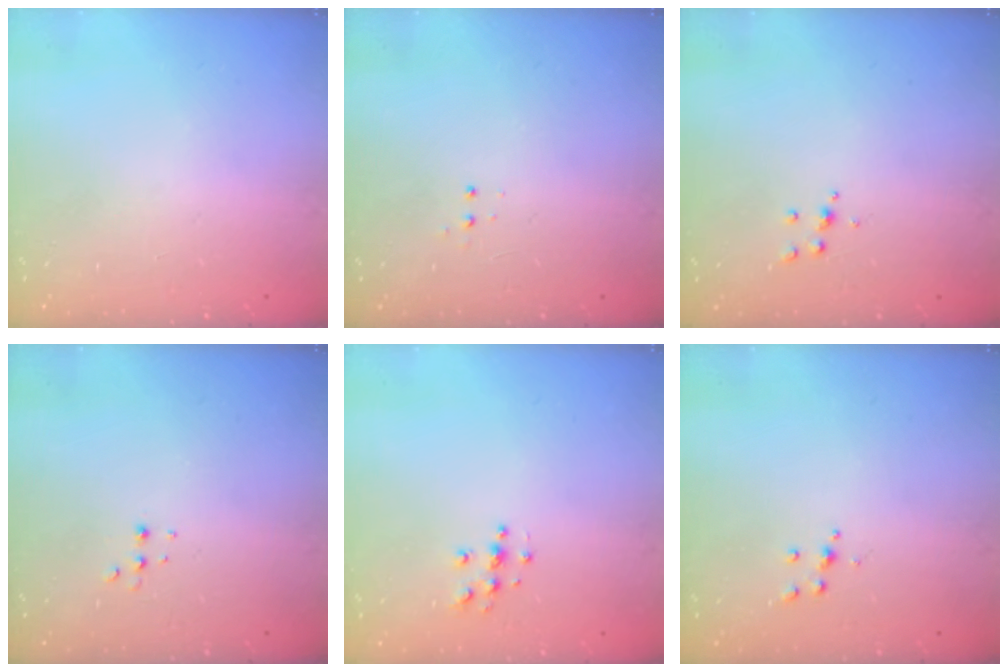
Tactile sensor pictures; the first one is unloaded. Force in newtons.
{"total": 3.3, "press": 3.2, "slide": 0.7}
{"total": 5.0, "press": 4.9, "slide": 0.8}
{"total": 4.2, "press": 4.1, "slide": 0.9}
{"total": 4.6, "press": 4.6, "slide": 0.5}
{"total": 3.5, "press": 3.5, "slide": 0.3}